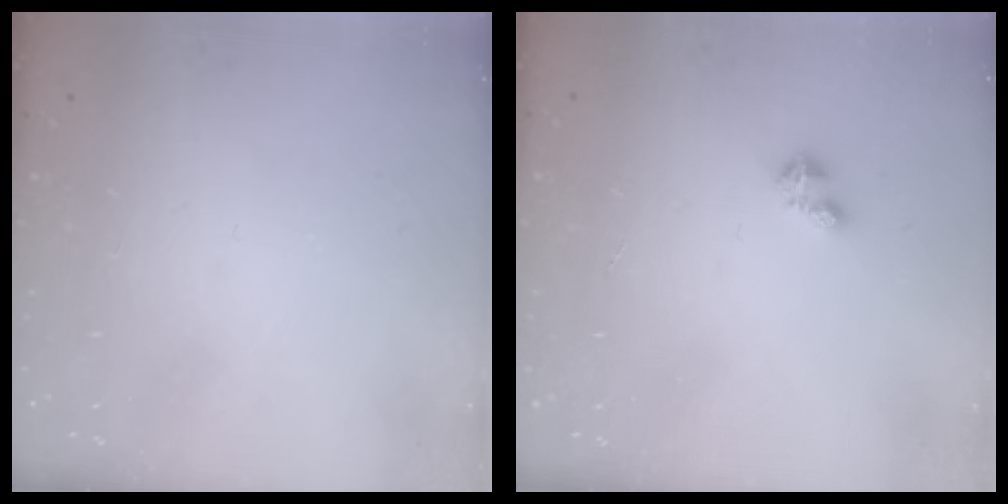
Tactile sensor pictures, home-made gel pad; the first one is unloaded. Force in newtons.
{"total": 1.6, "press": 1.6, "slide": 0.3}